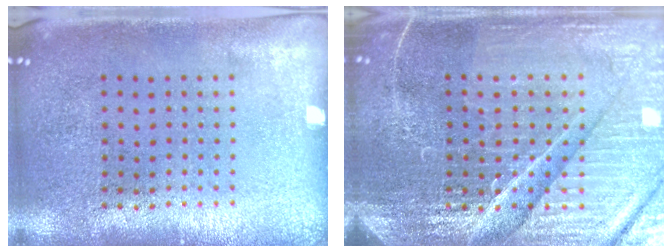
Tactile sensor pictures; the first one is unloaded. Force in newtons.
{"total": 6.1, "press": 5.5, "slide": 2.7}